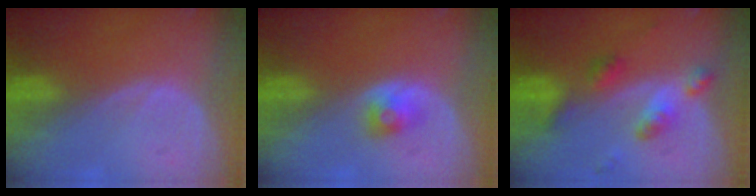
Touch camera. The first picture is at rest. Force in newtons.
{"total": 2.4, "press": 2.3, "slide": 0.8}
{"total": 6.1, "press": 5.4, "slide": 2.9}